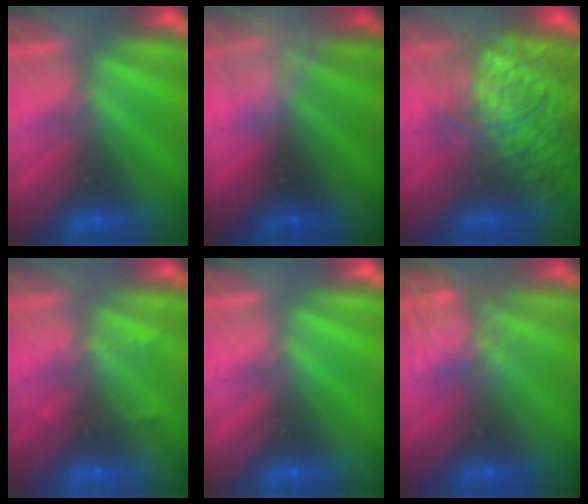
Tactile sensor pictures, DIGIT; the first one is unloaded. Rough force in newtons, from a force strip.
{"total": 2.3}
{"total": 11.0}
{"total": 2.3}
{"total": 0.0}
{"total": 4.6}